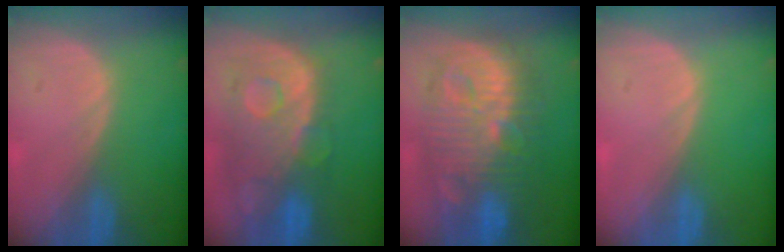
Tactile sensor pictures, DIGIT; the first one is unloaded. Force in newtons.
{"total": 12.0, "press": 10.1, "slide": 6.5}
{"total": 13.8, "press": 13.7, "slide": 1.3}
{"total": 0.0}